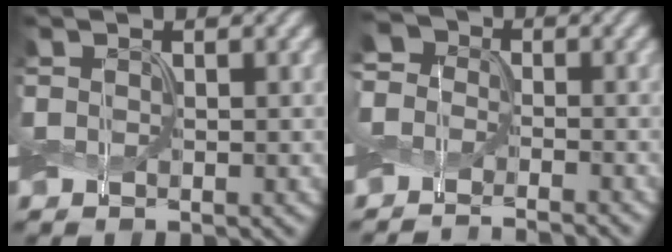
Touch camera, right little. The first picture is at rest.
{"total": 6.2, "force": [-3.5, 4.3, 2.7], "torque": [-0.038, 0.003, -0.077]}